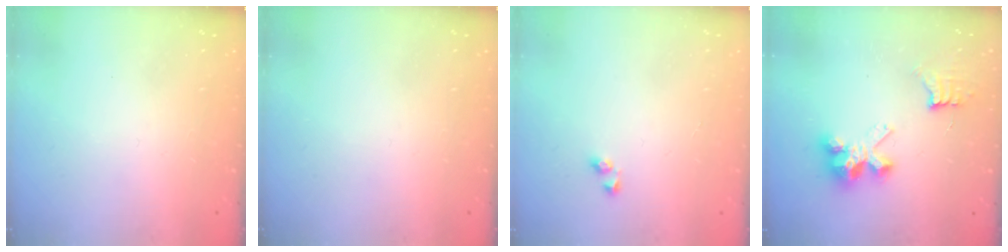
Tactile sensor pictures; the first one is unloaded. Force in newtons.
{"total": 0.0}
{"total": 2.4, "press": 2.0, "slide": 1.3}
{"total": 7.9, "press": 7.9, "slide": 0.6}